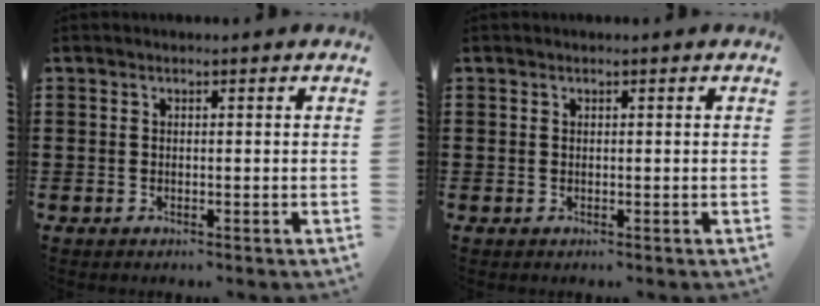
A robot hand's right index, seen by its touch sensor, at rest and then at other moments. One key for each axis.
{"total": 0.0}